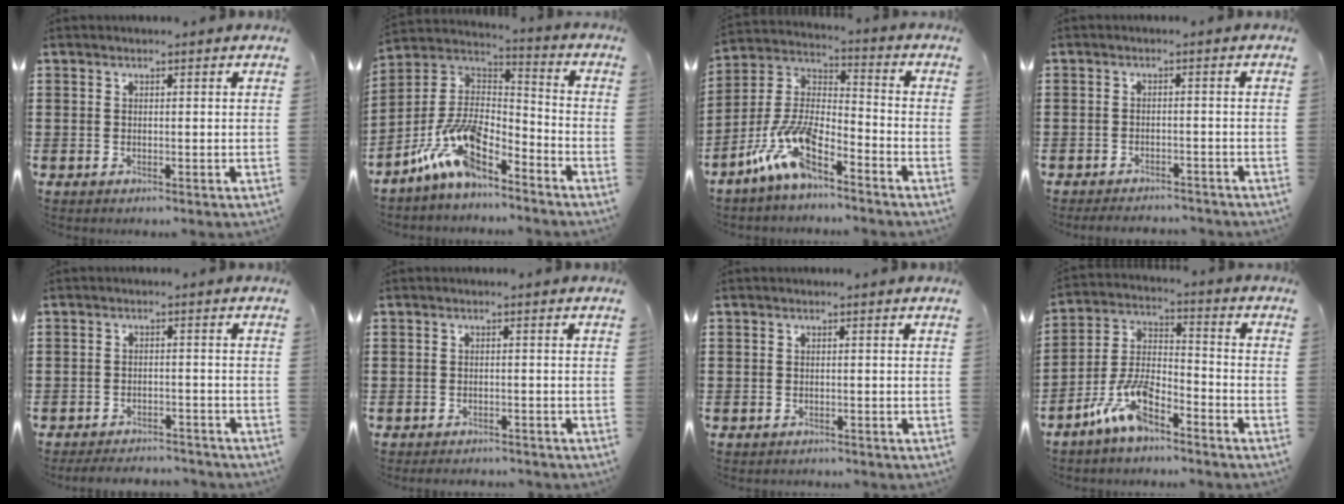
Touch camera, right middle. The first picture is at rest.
{"total": 12.0, "force": [-9.1, 3.6, 6.9], "torque": [-0.154, 0.019, -0.183]}
{"total": 11.0, "force": [-7.6, 3.0, 7.3], "torque": [-0.174, 0.001, -0.154]}
{"total": 2.5, "force": [-2.5, 0.3, -0.1], "torque": [-0.006, -0.002, -0.054]}
{"total": 3.2, "force": [-3.2, 0.3, 0.0], "torque": [-0.005, -0.001, -0.067]}
{"total": 1.7, "force": [-1.7, 0.2, -0.1], "torque": [-0.003, -0.001, -0.039]}
{"total": 0.9, "force": [-0.8, 0.3, -0.1], "torque": [0.000, 0.001, -0.018]}
{"total": 9.1, "force": [-6.8, 2.8, 5.3], "torque": [-0.132, 0.001, -0.134]}